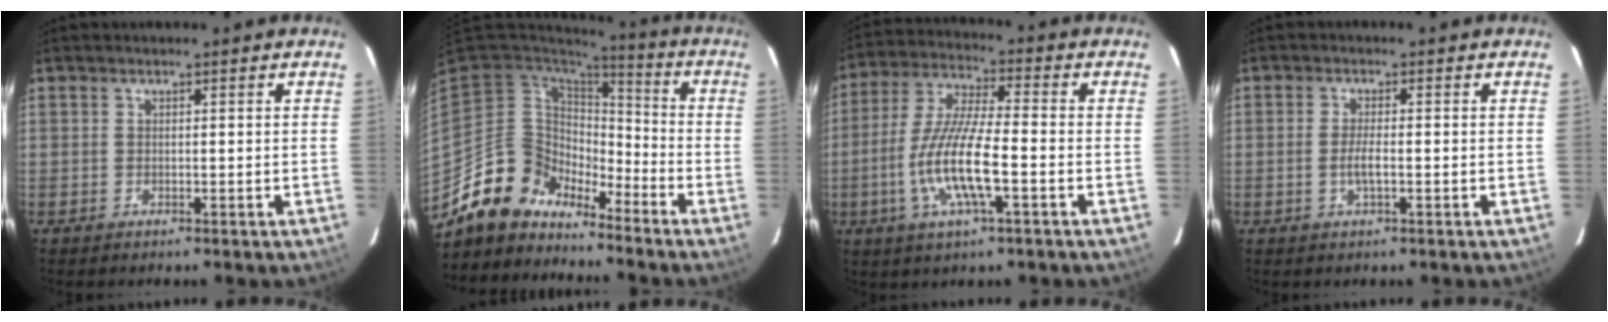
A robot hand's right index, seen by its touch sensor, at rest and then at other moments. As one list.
[{"total": 12.3, "force": [-10.4, 6.5, 0.9], "torque": [-0.037, 0.035, -0.196]}, {"total": 13.2, "force": [-4.0, 2.3, 12.4], "torque": [-0.255, -0.007, -0.076]}, {"total": 2.7, "force": [-0.8, 0.3, 2.5], "torque": [-0.049, -0.002, -0.014]}]